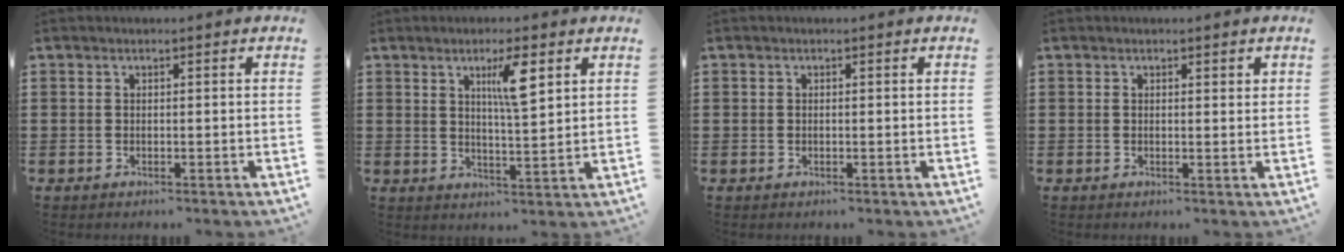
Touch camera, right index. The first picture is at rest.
{"total": 5.7, "force": [2.7, 1.0, 4.9], "torque": [-0.089, 0.002, 0.038]}
{"total": 0.0}
{"total": 0.5, "force": [0.4, 0.3, 0.2], "torque": [-0.004, 0.003, 0.008]}